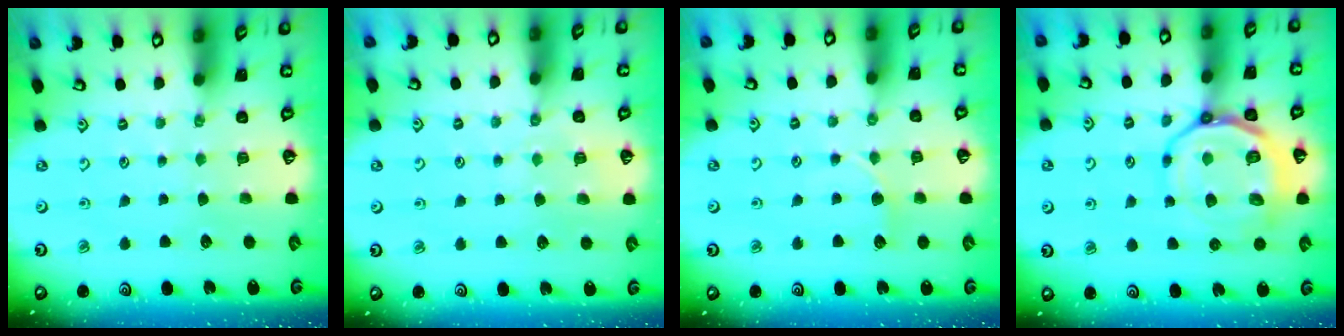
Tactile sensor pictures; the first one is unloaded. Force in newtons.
{"total": 4.5, "press": 4.5, "slide": 0.6}
{"total": 5.2, "press": 5.1, "slide": 0.6}
{"total": 15.0, "press": 14.9, "slide": 1.8}